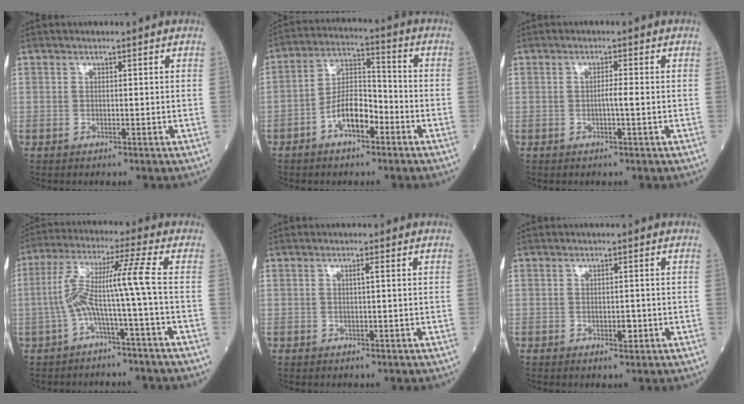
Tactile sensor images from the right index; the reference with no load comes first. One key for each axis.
{"total": 7.1, "fx": -3.4, "fy": 2.8, "fz": 5.5, "tx": -0.102, "ty": 0.018, "tz": -0.063}
{"total": 1.6, "fx": -0.3, "fy": -0.2, "fz": 1.5, "tx": -0.023, "ty": 0.001, "tz": -0.008}
{"total": 8.3, "fx": -2.3, "fy": -1.8, "fz": 7.8, "tx": -0.162, "ty": 0.039, "tz": -0.041}
{"total": 0.7, "fx": 0.1, "fy": -0.2, "fz": 0.7, "tx": -0.012, "ty": 0.001, "tz": 0.001}
{"total": 1.4, "fx": -0.5, "fy": 0.6, "fz": 1.2, "tx": -0.014, "ty": 0.000, "tz": -0.006}